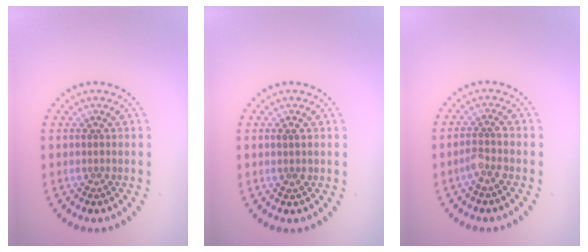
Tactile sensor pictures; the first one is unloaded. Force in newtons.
{"total": 0.8, "press": 0.7, "slide": 0.2}
{"total": 1.6, "press": 1.3, "slide": 0.9}